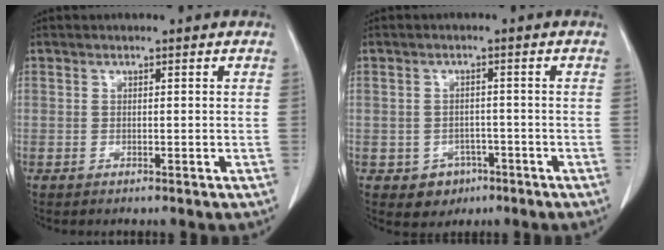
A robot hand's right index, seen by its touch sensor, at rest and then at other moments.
{"total": 3.9, "force": [-1.8, 3.4, 0.8], "torque": [-0.004, 0.010, -0.016]}